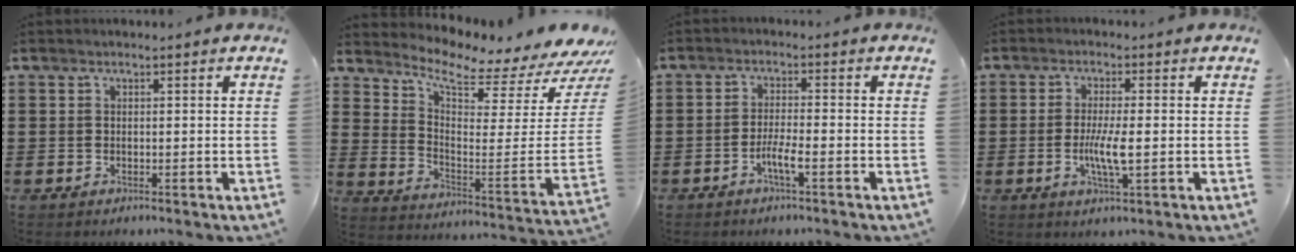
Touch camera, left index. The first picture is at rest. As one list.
[{"total": 5.6, "force": [4.7, 0.7, 2.9], "torque": [-0.069, -0.057, 0.070]}, {"total": 3.5, "force": [-1.8, 0.3, 3.0], "torque": [-0.058, -0.002, -0.034]}, {"total": 5.2, "force": [-0.7, 0.8, 5.0], "torque": [-0.101, -0.005, -0.018]}]